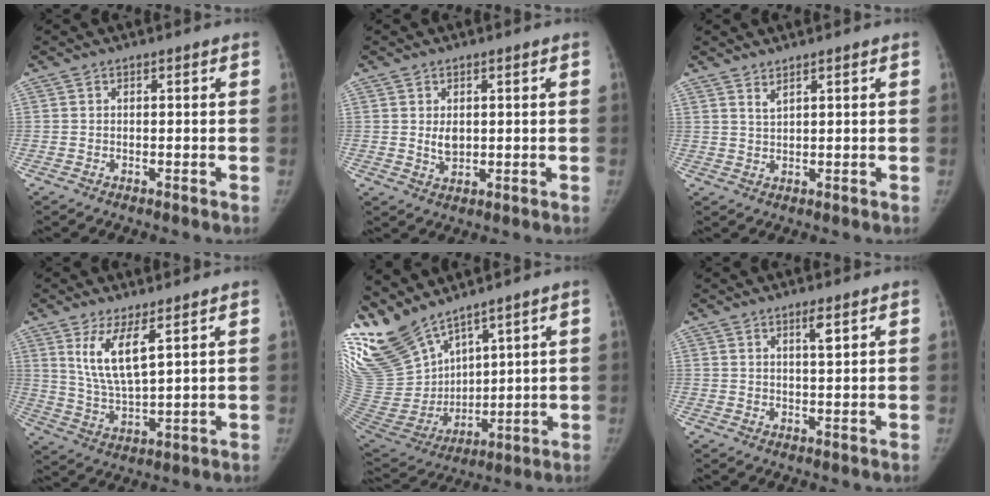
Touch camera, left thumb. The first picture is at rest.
{"total": 2.9, "force": [0.5, 2.0, 2.1], "torque": [-0.027, -0.009, 0.014]}
{"total": 1.6, "force": [1.4, 0.1, 0.7], "torque": [-0.013, -0.012, 0.032]}
{"total": 8.6, "force": [4.2, 2.2, 7.1], "torque": [-0.135, -0.038, 0.094]}
{"total": 20.2, "force": [15.9, 8.3, 9.3], "torque": [-0.191, -0.059, 0.338]}
{"total": 2.3, "force": [1.3, 0.3, 1.9], "torque": [-0.032, -0.007, 0.023]}